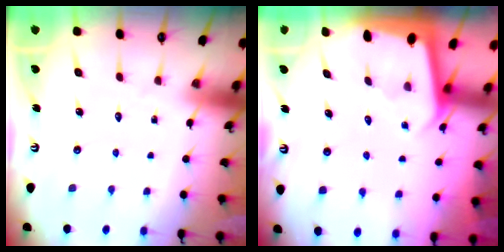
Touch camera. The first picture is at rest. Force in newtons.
{"total": 2.0, "press": 2.0, "slide": 0.0}